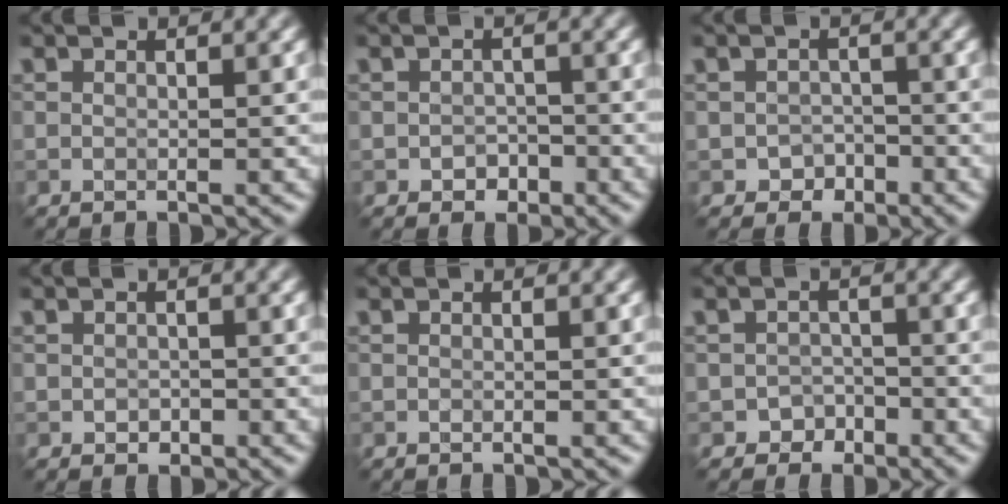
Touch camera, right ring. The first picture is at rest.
{"total": 1.5, "force": [-0.7, 1.2, 0.3], "torque": [0.003, 0.001, -0.016]}
{"total": 1.6, "force": [-0.9, 1.4, 0.1], "torque": [0.013, 0.004, -0.020]}
{"total": 0.9, "force": [-0.3, 0.8, 0.3], "torque": [-0.001, -0.003, -0.008]}
{"total": 0.0}
{"total": 1.9, "force": [-1.2, 1.5, -0.2], "torque": [0.018, 0.011, -0.025]}